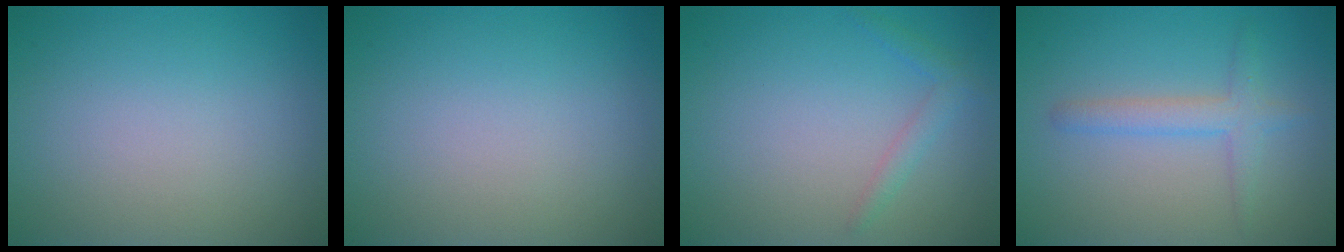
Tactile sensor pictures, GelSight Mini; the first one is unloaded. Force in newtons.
{"total": 0.0}
{"total": 1.4, "press": 1.4, "slide": 0.1}
{"total": 2.3, "press": 2.3, "slide": 0.0}